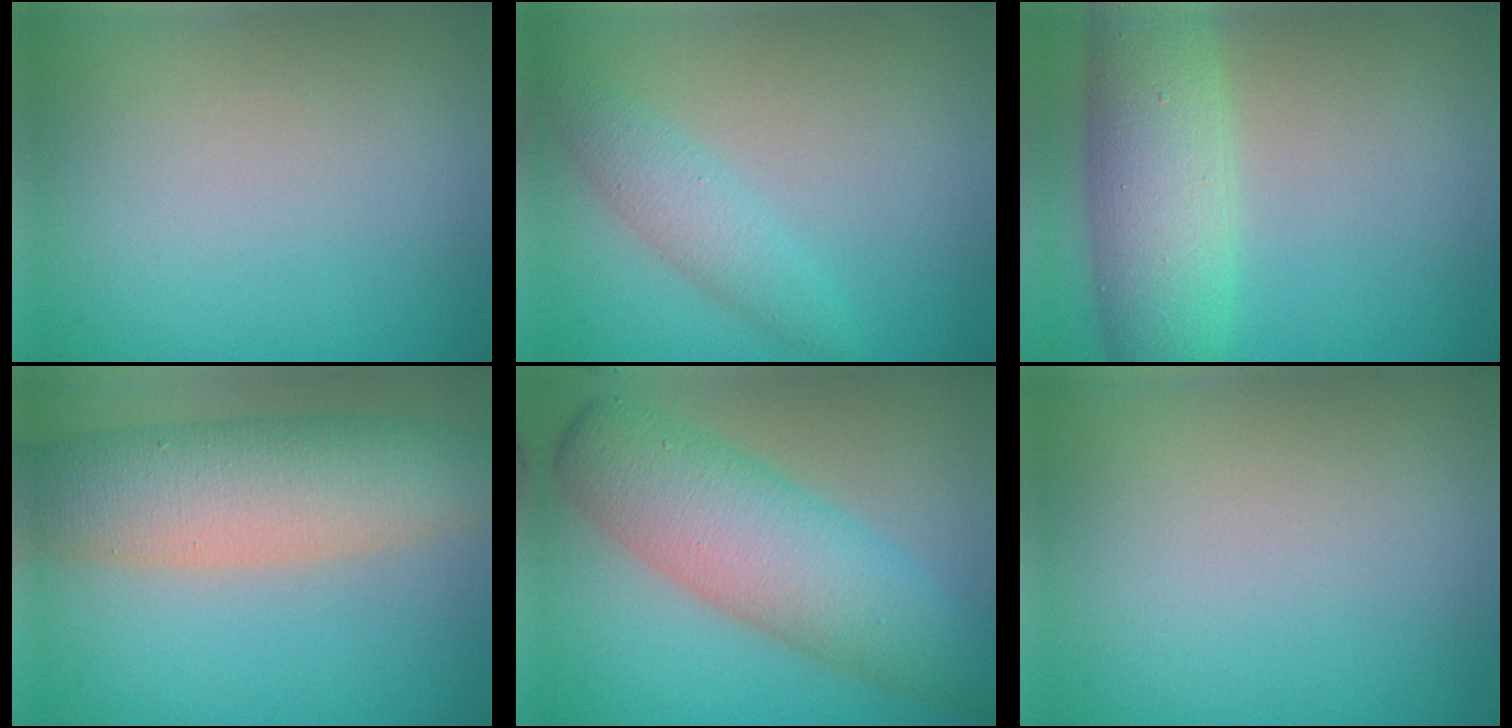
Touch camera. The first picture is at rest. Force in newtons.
{"total": 2.6, "press": 2.6, "slide": 0.0}
{"total": 7.2, "press": 7.2, "slide": 0.2}
{"total": 8.2, "press": 8.2, "slide": 0.5}
{"total": 8.2, "press": 8.2, "slide": 0.3}
{"total": 0.0}